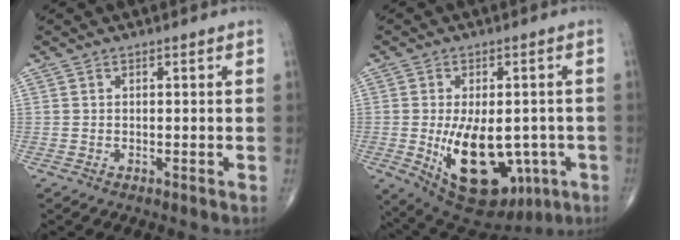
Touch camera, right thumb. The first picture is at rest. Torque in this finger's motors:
{"motor_torque": [2.37, 2.64, 1.75, 0.08, 0.45]}